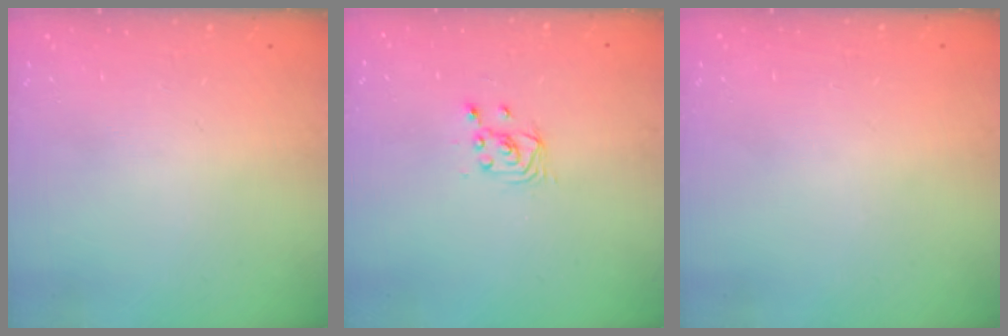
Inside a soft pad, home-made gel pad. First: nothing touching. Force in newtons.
{"total": 2.2, "press": 2.2, "slide": 0.3}
{"total": 0.0}